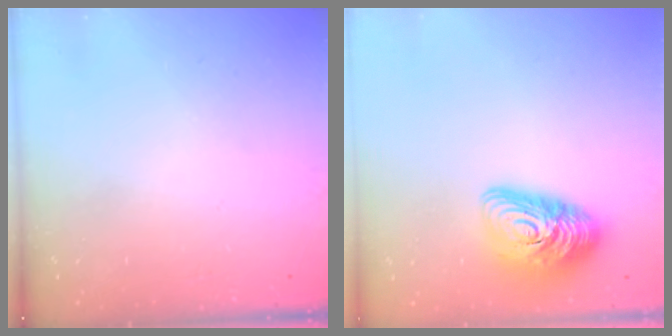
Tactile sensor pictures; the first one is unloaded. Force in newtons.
{"total": 14.7, "press": 14.7, "slide": 1.2}